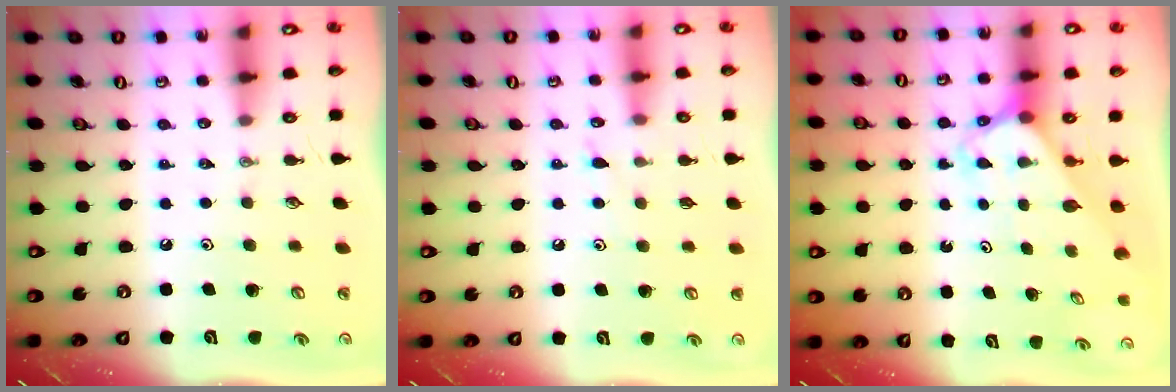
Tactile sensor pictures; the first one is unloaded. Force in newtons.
{"total": 4.6, "press": 4.6, "slide": 0.4}
{"total": 2.7, "press": 2.7, "slide": 0.2}